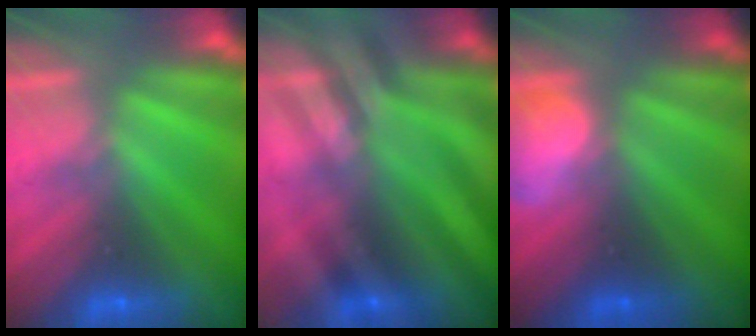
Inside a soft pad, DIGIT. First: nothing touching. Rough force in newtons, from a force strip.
{"total": 2.6}
{"total": 2.8}